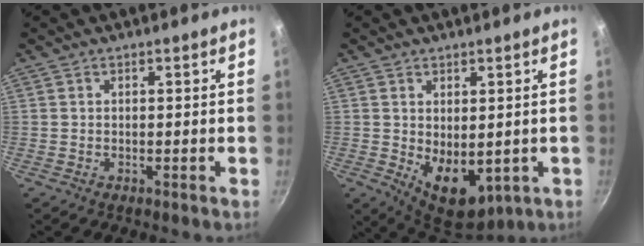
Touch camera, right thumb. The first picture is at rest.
{"total": 9.6, "force": [-0.7, 6.0, 7.5], "torque": [-0.088, -0.020, 0.010]}